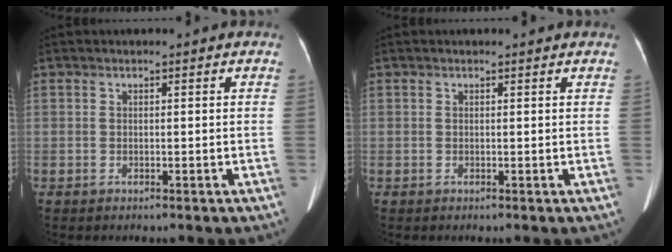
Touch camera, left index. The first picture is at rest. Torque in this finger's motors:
{"motor_torque": [0.06, -0.36, 0.00, -0.01]}